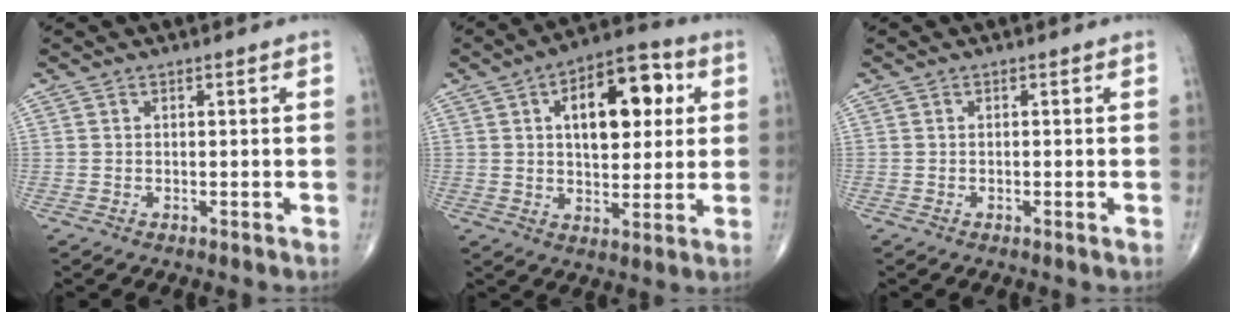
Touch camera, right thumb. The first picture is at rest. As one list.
[{"total": 15.7, "force": [4.2, 8.3, 12.7], "torque": [-0.146, 0.009, 0.058]}, {"total": 0.6, "force": [-0.2, 0.0, 0.5], "torque": [-0.012, -0.001, -0.003]}]